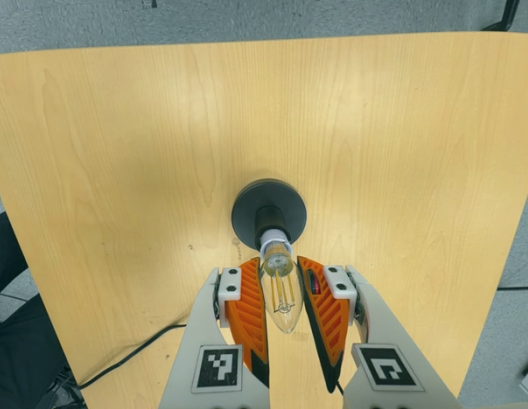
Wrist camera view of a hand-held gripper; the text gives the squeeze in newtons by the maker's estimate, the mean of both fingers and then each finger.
{"total": 11.4, "left": 10.9, "right": 11.8}